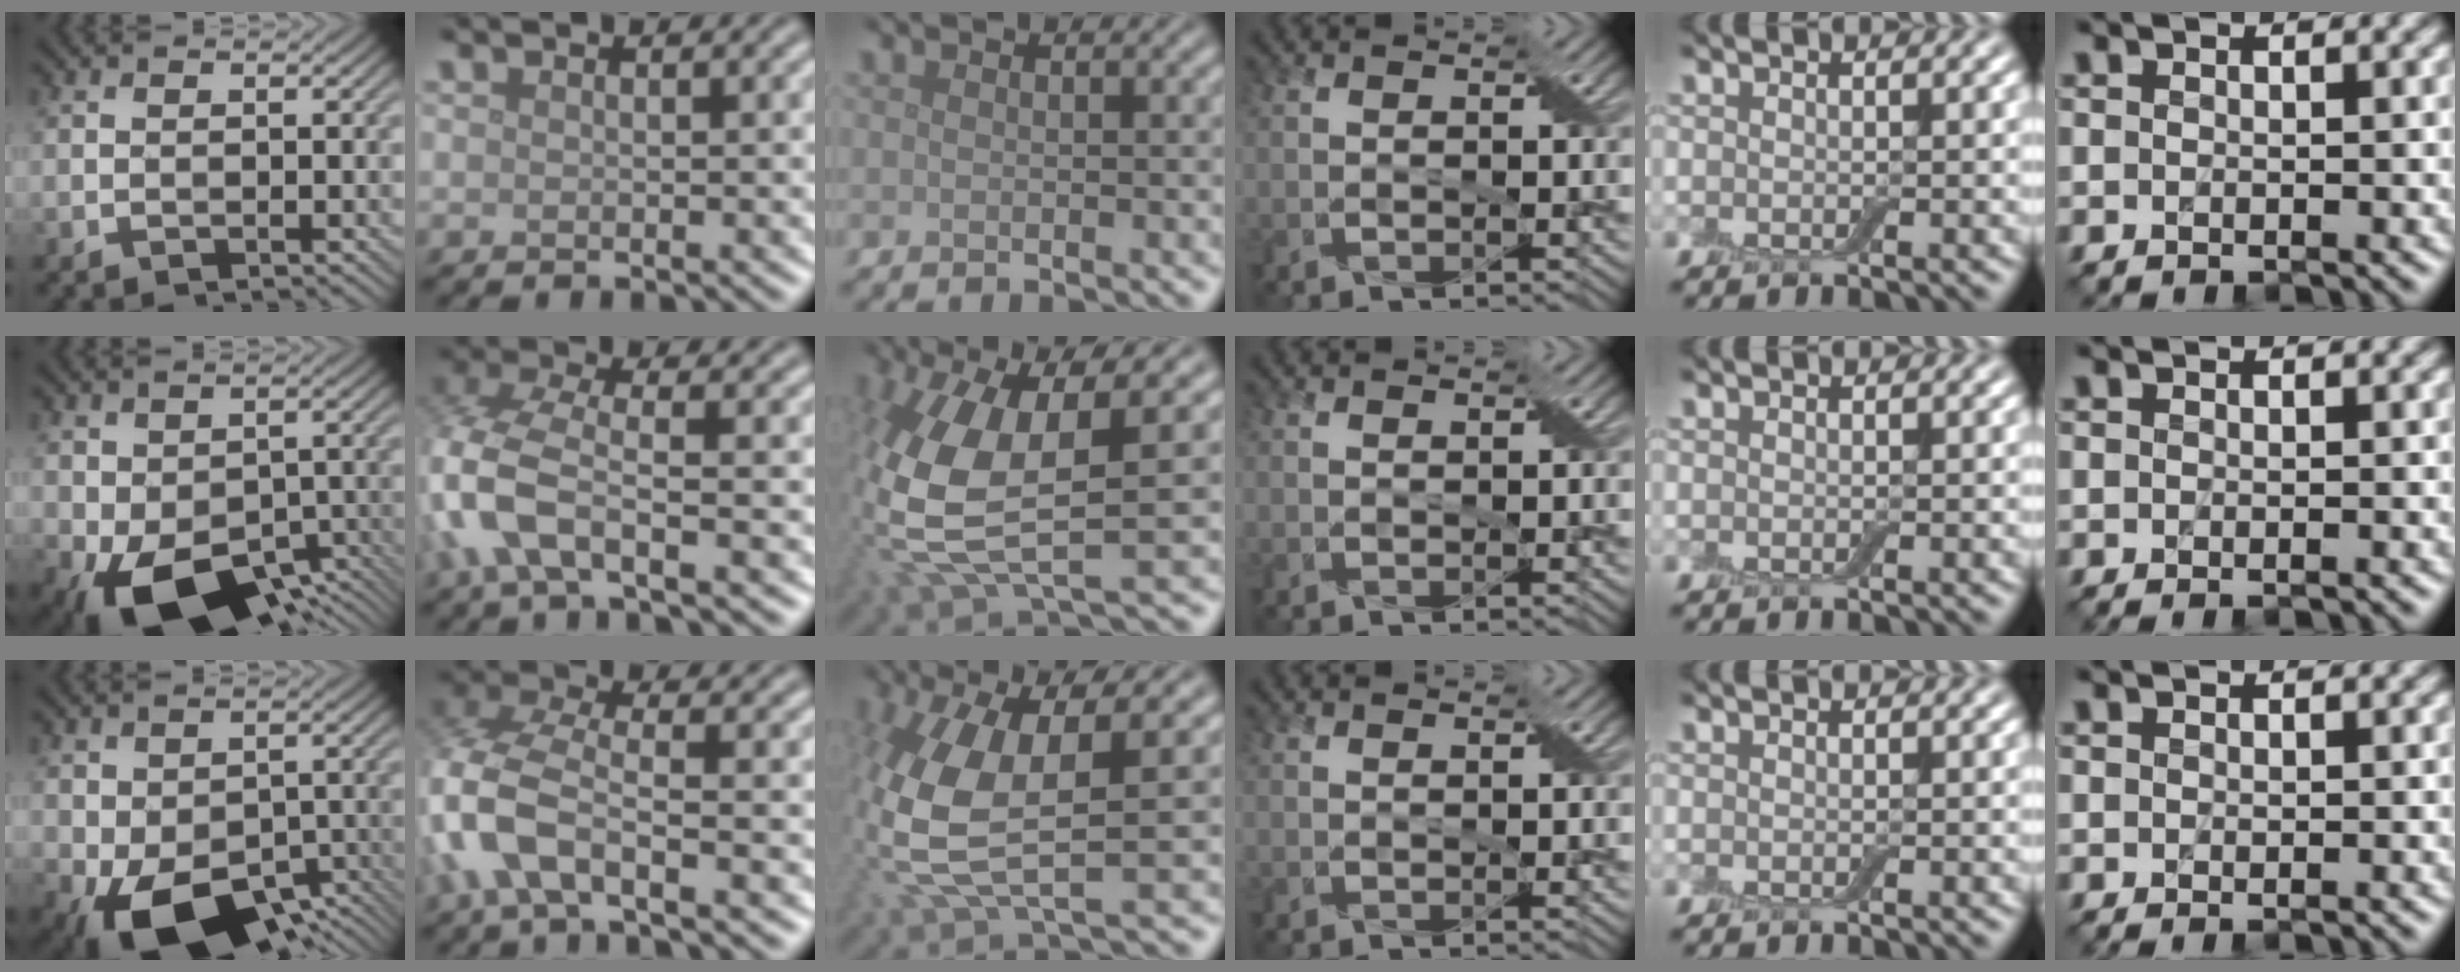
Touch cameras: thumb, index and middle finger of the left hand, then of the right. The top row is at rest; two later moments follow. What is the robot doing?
{"motion": "extract", "object": "airpods case & airpods"}